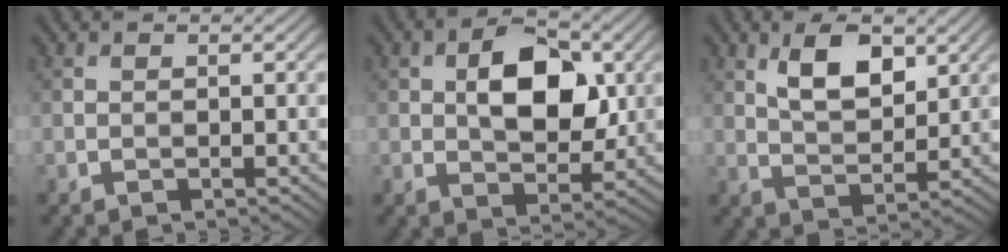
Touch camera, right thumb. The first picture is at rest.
{"total": 8.9, "force": [1.5, 5.3, 7.0], "torque": [-0.109, 0.004, 0.022]}
{"total": 6.4, "force": [3.1, 3.1, 4.7], "torque": [-0.091, -0.005, 0.057]}